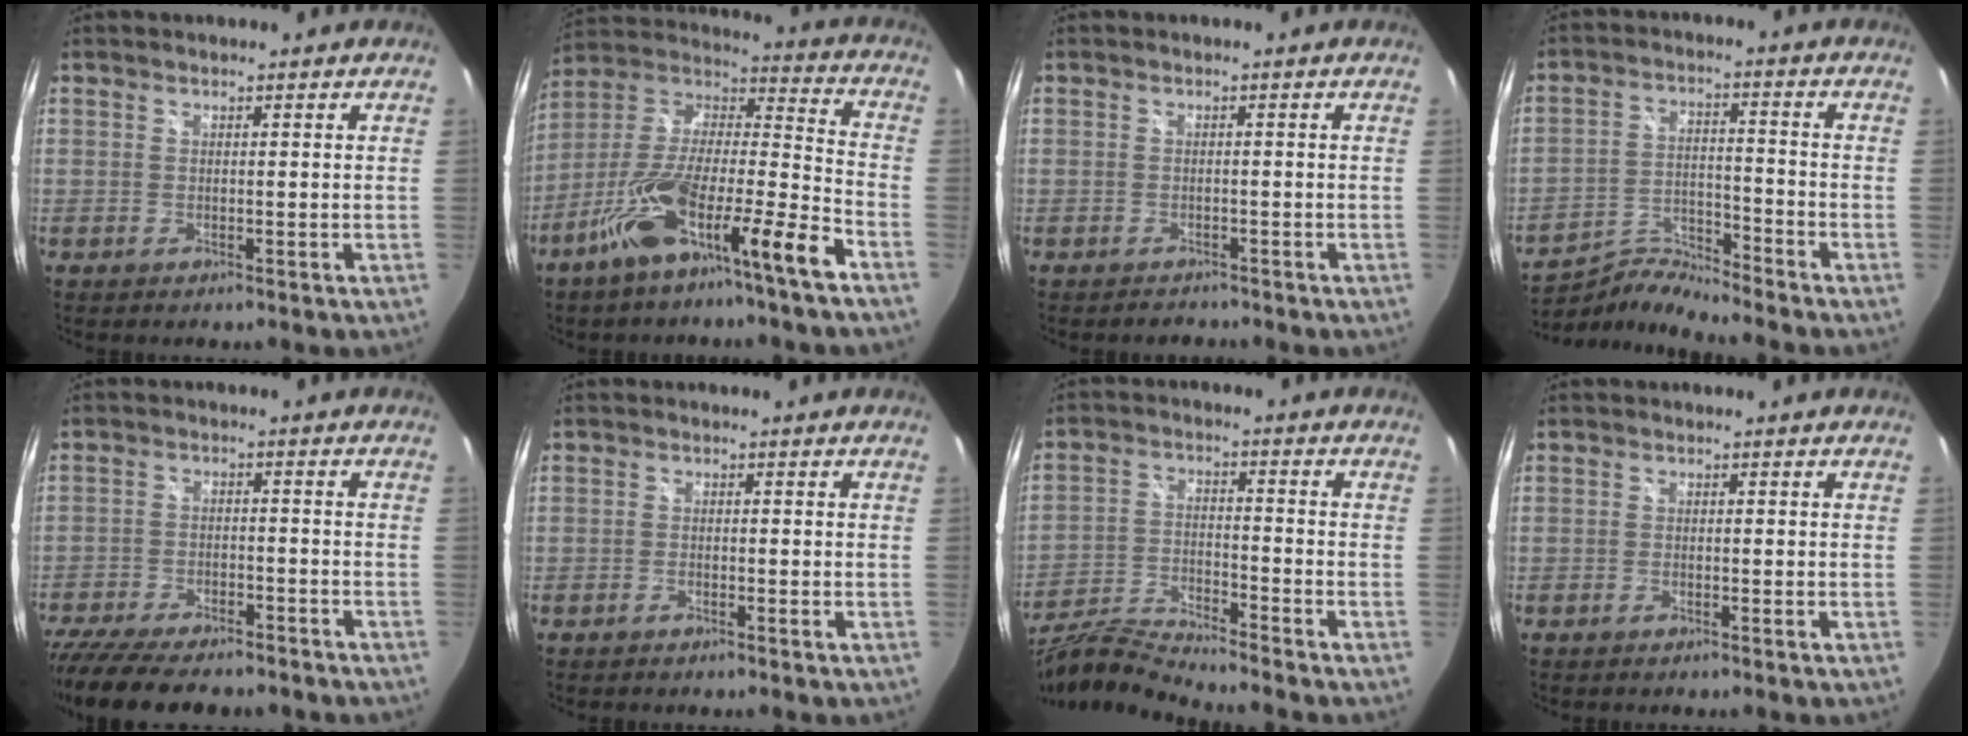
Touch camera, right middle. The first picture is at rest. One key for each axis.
{"total": 18.8, "fx": -11.5, "fy": 2.0, "fz": 14.7, "tx": -0.254, "ty": -0.009, "tz": -0.208}
{"total": 1.9, "fx": -1.8, "fy": 0.8, "fz": 0.2, "tx": -0.006, "ty": -0.004, "tz": -0.025}
{"total": 7.8, "fx": -7.7, "fy": -0.5, "fz": 1.0, "tx": -0.029, "ty": 0.012, "tz": -0.151}
{"total": 17.8, "fx": -14.6, "fy": 5.1, "fz": 8.8, "tx": -0.186, "ty": -0.042, "tz": -0.225}
{"total": 1.0, "fx": -0.8, "fy": -0.1, "fz": 0.6, "tx": -0.017, "ty": 0.001, "tz": -0.020}
{"total": 10.5, "fx": -9.8, "fy": -0.8, "fz": 3.6, "tx": -0.076, "ty": -0.014, "tz": -0.190}
{"total": 0.8, "fx": -0.6, "fy": -0.1, "fz": 0.4, "tx": -0.010, "ty": 0.001, "tz": -0.015}